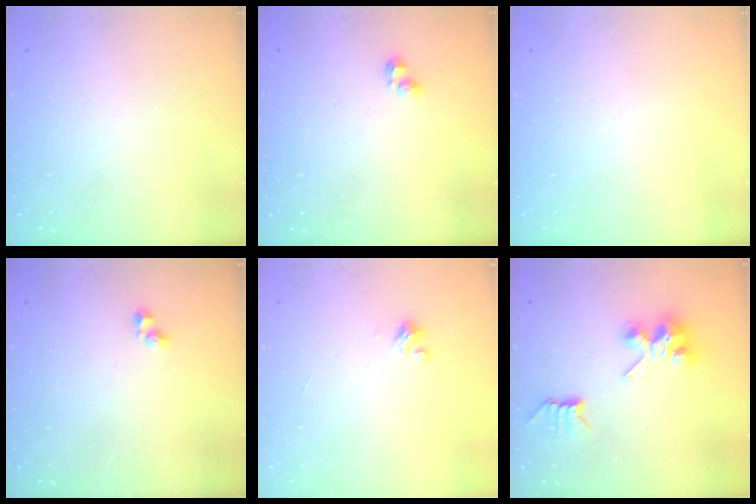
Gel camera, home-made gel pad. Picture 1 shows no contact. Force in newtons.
{"total": 2.4, "press": 2.3, "slide": 0.4}
{"total": 0.0}
{"total": 1.6, "press": 1.5, "slide": 0.3}
{"total": 2.0, "press": 2.0, "slide": 0.2}
{"total": 7.6, "press": 7.6, "slide": 0.2}